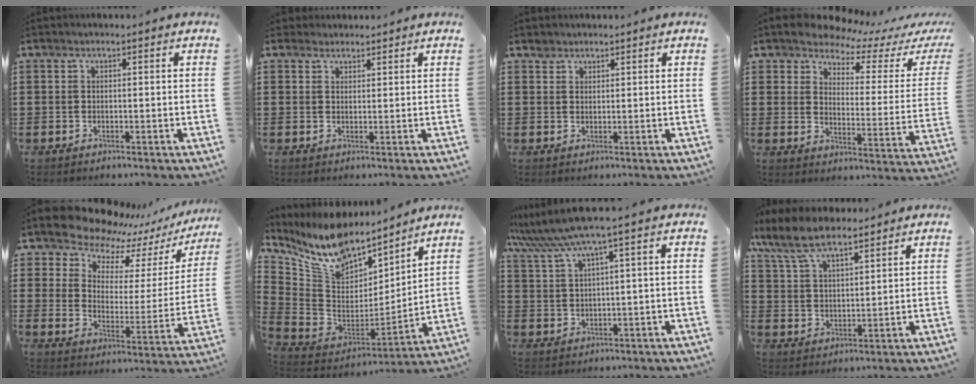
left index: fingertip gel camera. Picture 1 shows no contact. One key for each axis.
{"total": 2.0, "fx": 1.8, "fy": 0.9, "fz": 0.0, "tx": -0.004, "ty": 0.006, "tz": 0.037}
{"total": 1.5, "fx": 1.3, "fy": 0.7, "fz": -0.1, "tx": 0.000, "ty": 0.001, "tz": 0.027}
{"total": 4.8, "fx": 4.6, "fy": 1.2, "fz": 0.9, "tx": -0.050, "ty": -0.029, "tz": 0.077}
{"total": 10.0, "fx": 9.4, "fy": 2.8, "fz": 1.5, "tx": -0.072, "ty": -0.071, "tz": 0.166}
{"total": 10.7, "fx": 8.6, "fy": 4.5, "fz": 4.3, "tx": -0.140, "ty": -0.061, "tz": 0.156}
{"total": 5.9, "fx": 3.5, "fy": -0.4, "fz": 4.7, "tx": -0.109, "ty": -0.020, "tz": 0.057}
{"total": 8.3, "fx": 6.9, "fy": 2.4, "fz": 3.9, "tx": -0.100, "ty": -0.014, "tz": 0.127}